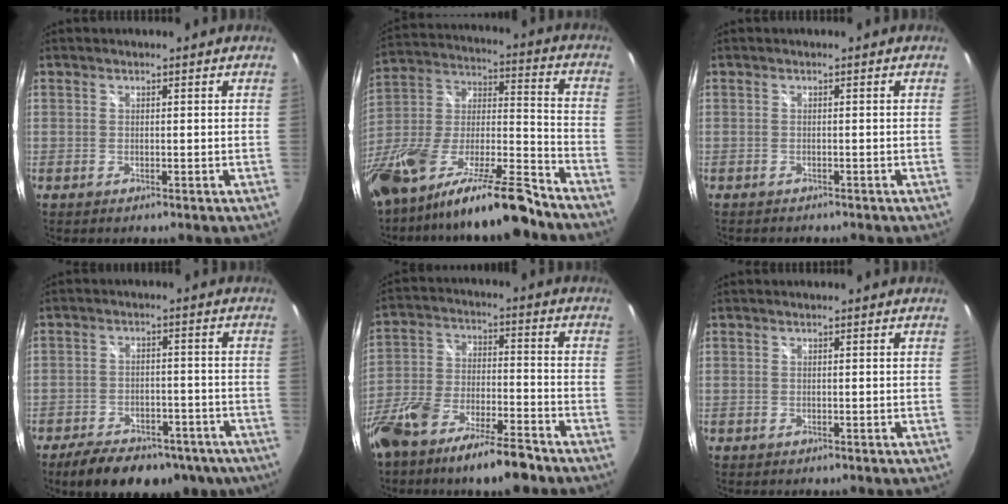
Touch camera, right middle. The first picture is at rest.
{"total": 23.9, "force": [-17.5, 4.4, 15.8], "torque": [-0.289, -0.035, -0.301]}
{"total": 2.0, "force": [-1.9, 0.5, 0.5], "torque": [-0.013, -0.014, -0.027]}
{"total": 18.1, "force": [-13.1, 8.6, 9.0], "torque": [-0.179, -0.007, -0.169]}
{"total": 15.2, "force": [-10.8, 4.3, 9.8], "torque": [-0.204, -0.019, -0.191]}
{"total": 0.0}